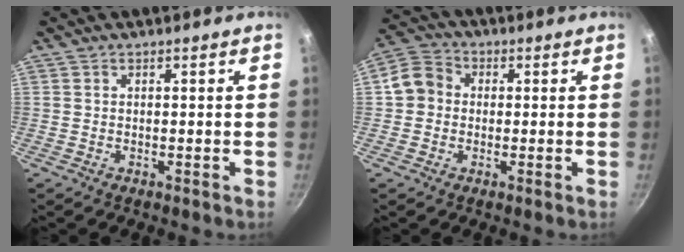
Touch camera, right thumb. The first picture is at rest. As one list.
[{"total": 6.4, "force": [0.1, 5.7, 3.0], "torque": [-0.044, 0.021, -0.011]}]